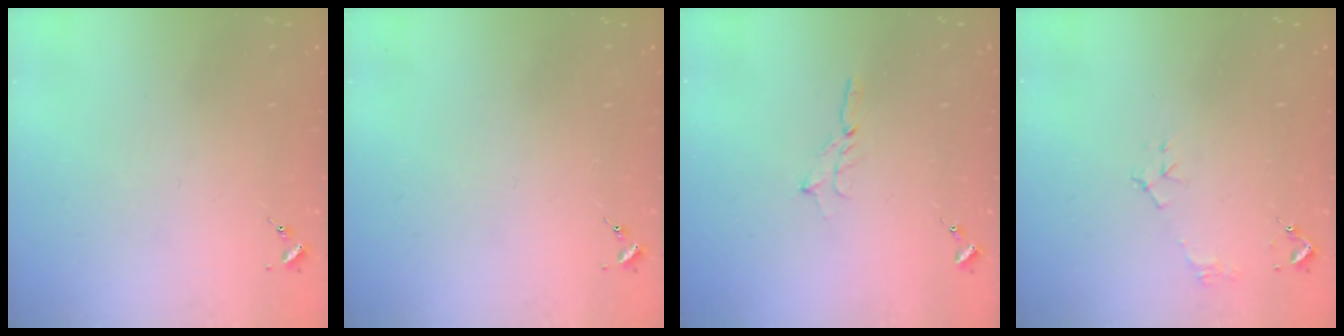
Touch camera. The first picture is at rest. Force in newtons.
{"total": 0.0}
{"total": 2.3, "press": 2.3, "slide": 0.2}
{"total": 5.3, "press": 5.3, "slide": 0.7}